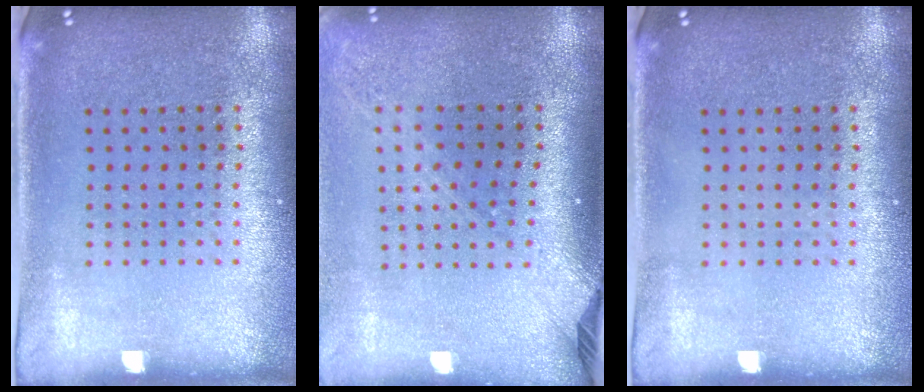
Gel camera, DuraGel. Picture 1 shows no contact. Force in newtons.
{"total": 2.2, "press": 1.6, "slide": 1.5}
{"total": 0.0}